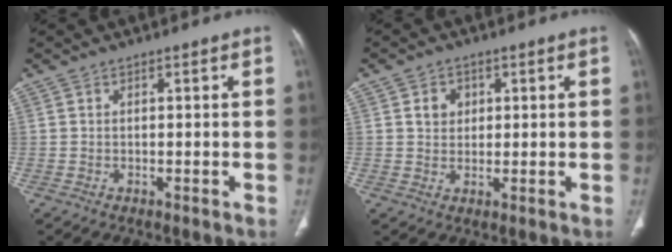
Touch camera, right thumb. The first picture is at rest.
{"total": 3.5, "force": [1.1, 3.0, 1.5], "torque": [-0.007, -0.003, 0.019]}